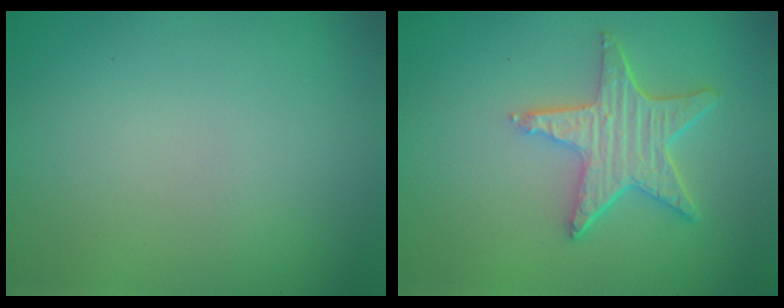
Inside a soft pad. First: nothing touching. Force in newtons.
{"total": 5.0, "press": 4.0, "slide": 3.0}